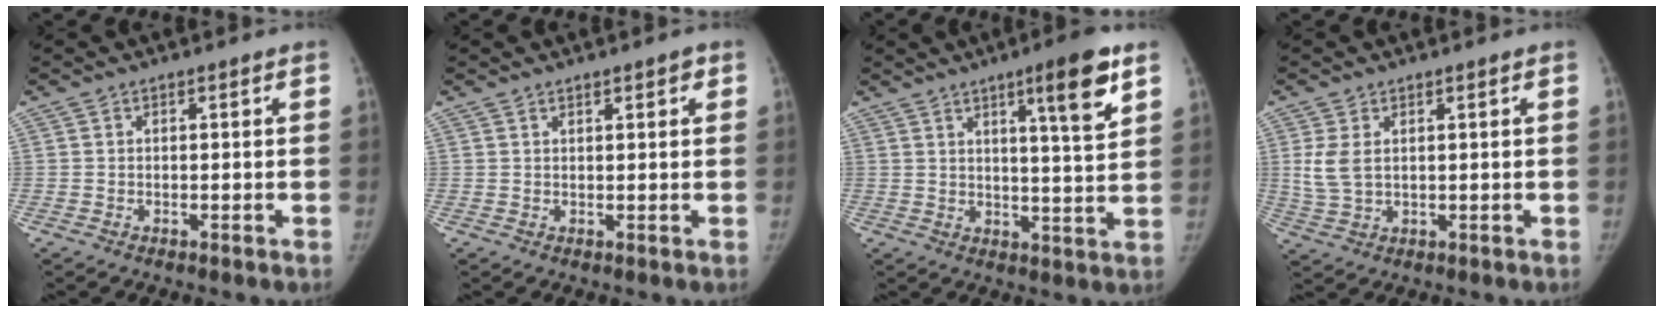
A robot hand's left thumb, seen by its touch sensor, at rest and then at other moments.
{"total": 2.0, "force": [1.3, 0.7, 1.3], "torque": [-0.013, -0.005, 0.017]}
{"total": 10.1, "force": [5.6, 1.2, 8.4], "torque": [-0.113, -0.032, 0.079]}
{"total": 4.8, "force": [1.4, 2.8, 3.6], "torque": [-0.082, -0.006, 0.036]}